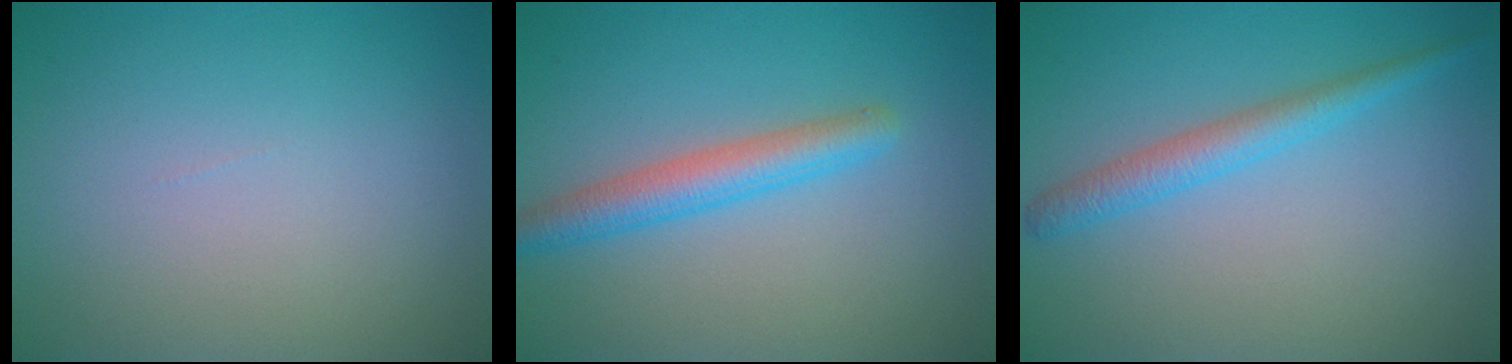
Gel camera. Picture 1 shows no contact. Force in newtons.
{"total": 3.3, "press": 3.3, "slide": 0.1}
{"total": 2.6, "press": 2.6, "slide": 0.2}